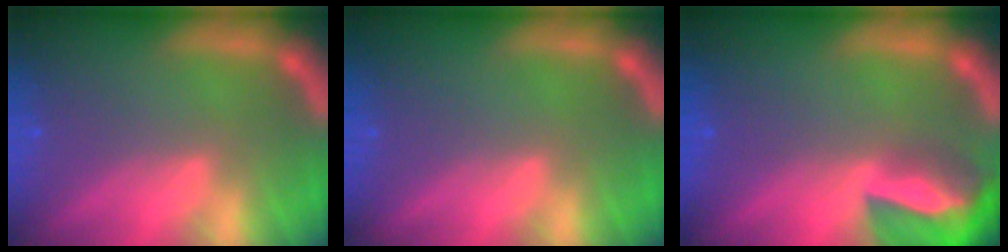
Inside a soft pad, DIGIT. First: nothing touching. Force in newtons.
{"total": 0.0}
{"total": 8.5}